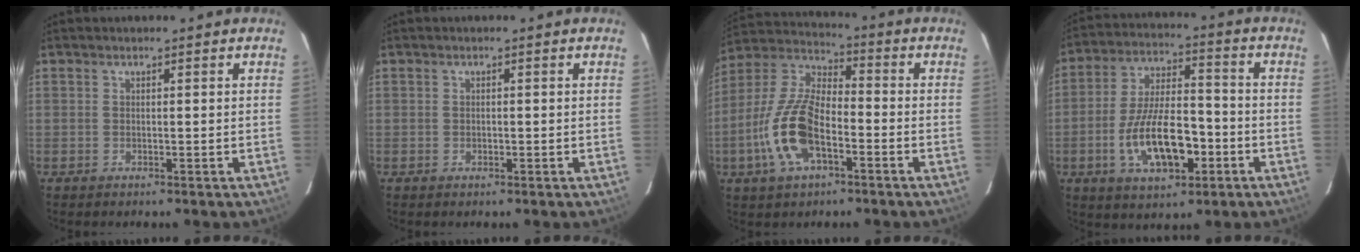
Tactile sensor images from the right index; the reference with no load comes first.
{"total": 0.6, "force": [-0.2, 0.5, 0.1], "torque": [0.000, -0.002, -0.003]}
{"total": 14.7, "force": [-5.4, 6.7, 11.9], "torque": [-0.259, -0.002, -0.104]}
{"total": 14.6, "force": [-5.0, 6.4, 12.1], "torque": [-0.235, 0.002, -0.076]}